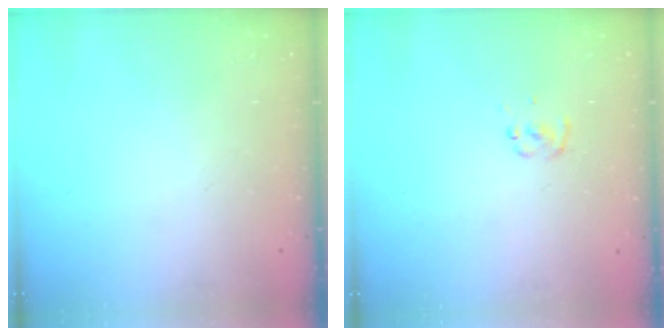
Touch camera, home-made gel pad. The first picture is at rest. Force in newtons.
{"total": 1.1, "press": 1.1, "slide": 0.2}